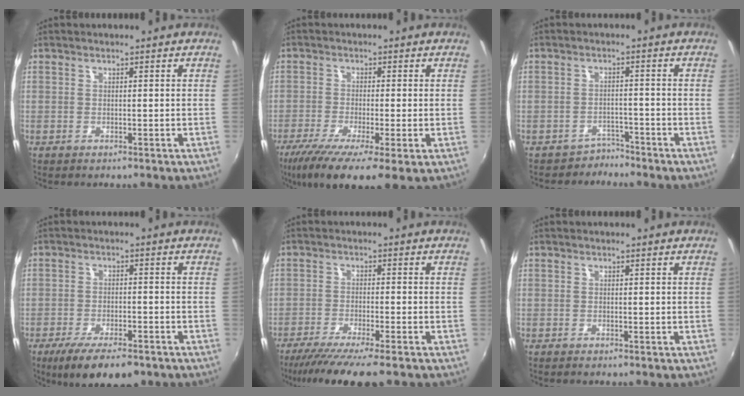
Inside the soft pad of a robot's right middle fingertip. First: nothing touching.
{"total": 11.0, "force": [-5.9, 2.1, 9.0], "torque": [-0.188, -0.046, -0.105]}
{"total": 3.0, "force": [-2.7, 1.2, -0.7], "torque": [0.011, 0.005, -0.047]}
{"total": 11.0, "force": [-7.8, 3.6, 6.8], "torque": [-0.145, -0.028, -0.128]}
{"total": 10.7, "force": [-8.6, 0.6, 6.3], "torque": [-0.131, -0.035, -0.141]}
{"total": 0.6, "force": [-0.5, 0.1, 0.2], "torque": [-0.006, -0.004, -0.011]}